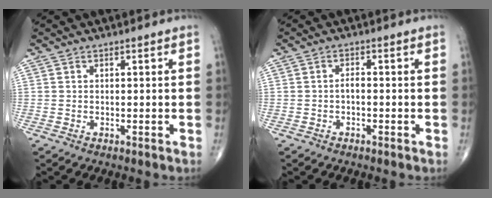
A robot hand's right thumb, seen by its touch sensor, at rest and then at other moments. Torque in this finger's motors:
{"motor_torque": [0.57, 0.31, 0.09, -0.20, -0.03]}